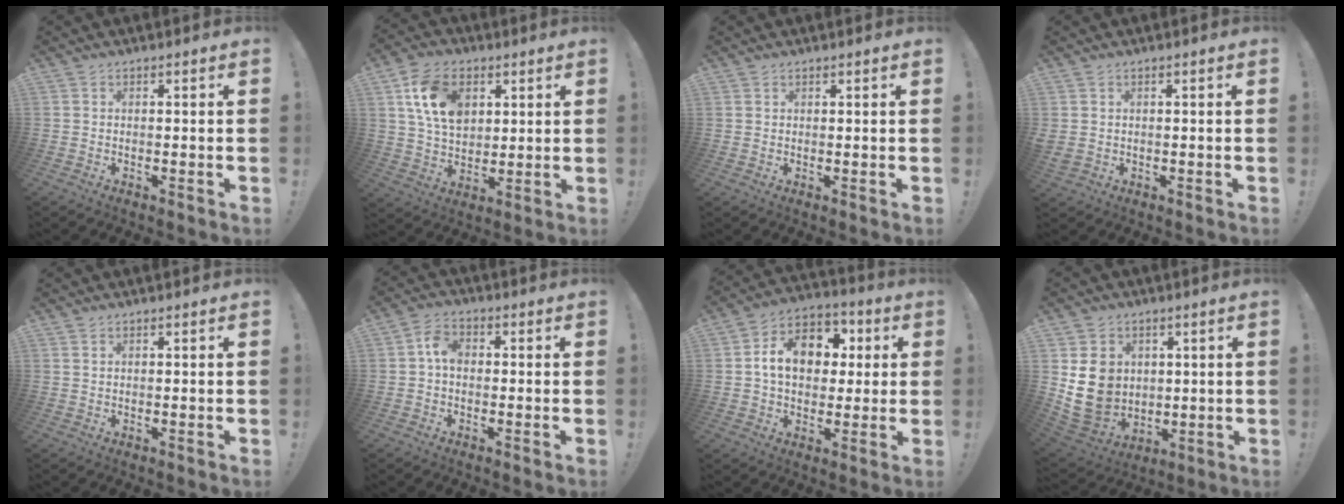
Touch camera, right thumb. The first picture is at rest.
{"total": 14.5, "force": [5.7, 10.0, 8.9], "torque": [-0.154, -0.004, 0.112]}
{"total": 1.9, "force": [1.4, 1.2, -0.3], "torque": [0.020, -0.010, 0.022]}
{"total": 1.9, "force": [0.7, 1.4, 1.0], "torque": [-0.016, -0.002, 0.013]}
{"total": 0.8, "force": [0.5, 0.2, 0.5], "torque": [-0.014, 0.002, 0.011]}
{"total": 5.5, "force": [0.0, 3.7, 4.0], "torque": [-0.076, 0.012, -0.001]}
{"total": 14.5, "force": [2.8, 10.9, 9.2], "torque": [-0.126, 0.004, 0.056]}
{"total": 12.8, "force": [2.5, 11.0, 6.0], "torque": [-0.117, -0.015, 0.053]}